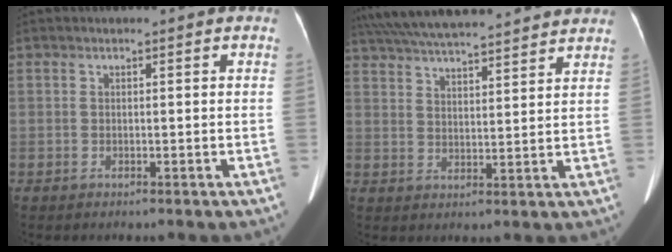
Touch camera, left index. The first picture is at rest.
{"total": 20.8, "force": [18.6, 3.1, 8.7], "torque": [-0.156, 0.052, 0.269]}